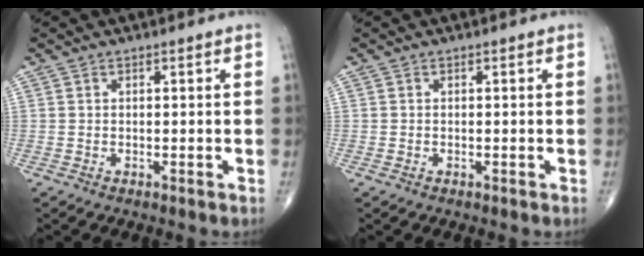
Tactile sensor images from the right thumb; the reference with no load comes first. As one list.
[{"total": 0.0}]